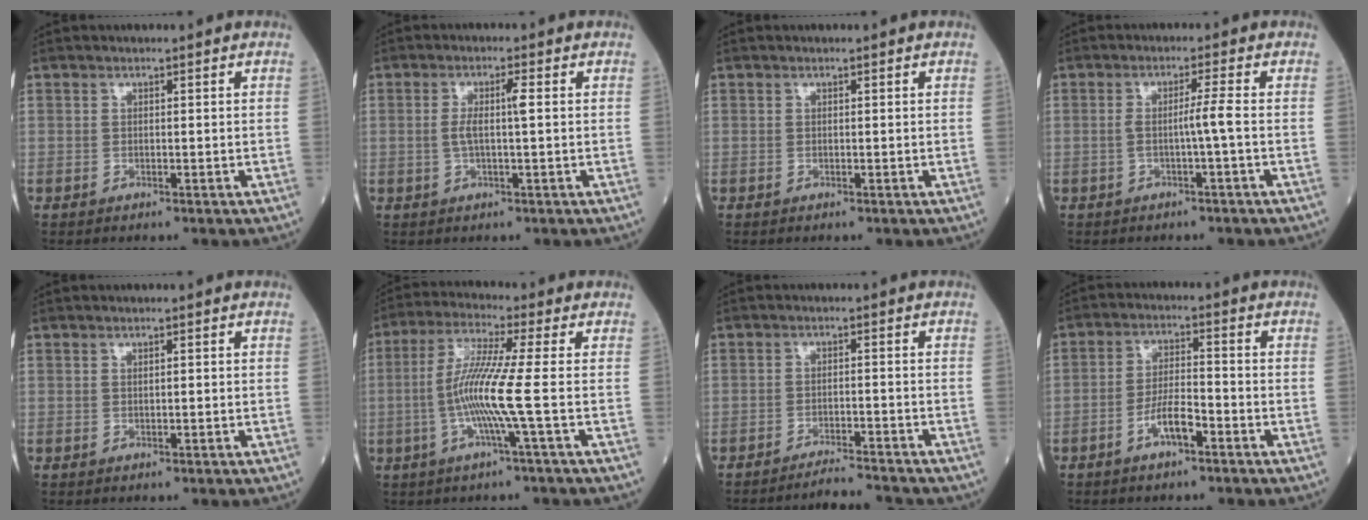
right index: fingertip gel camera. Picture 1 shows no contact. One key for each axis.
{"total": 3.4, "fx": 0.1, "fy": 0.1, "fz": 3.3, "tx": -0.068, "ty": 0.004, "tz": 0.003}
{"total": 0.0}
{"total": 2.7, "fx": -0.7, "fy": -0.9, "fz": 2.4, "tx": -0.046, "ty": 0.006, "tz": -0.011}
{"total": 0.7, "fx": 0.1, "fy": 0.2, "fz": 0.6, "tx": -0.013, "ty": 0.000, "tz": 0.004}
{"total": 9.3, "fx": -1.5, "fy": -1.4, "fz": 9.1, "tx": -0.185, "ty": -0.004, "tz": -0.036}
{"total": 6.2, "fx": -6.1, "fy": -0.1, "fz": 1.1, "tx": -0.012, "ty": -0.004, "tz": -0.090}
{"total": 5.0, "fx": -2.7, "fy": 1.3, "fz": 4.1, "tx": -0.082, "ty": 0.009, "tz": -0.048}